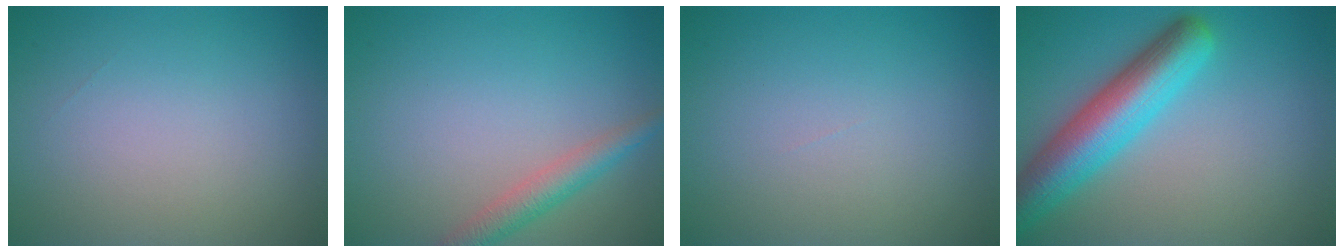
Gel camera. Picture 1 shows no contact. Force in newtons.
{"total": 2.6, "press": 2.6, "slide": 0.1}
{"total": 0.0}
{"total": 7.2, "press": 7.2, "slide": 0.4}